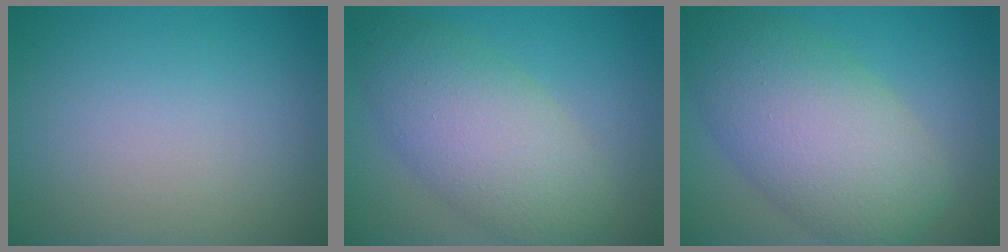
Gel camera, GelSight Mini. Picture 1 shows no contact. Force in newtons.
{"total": 7.2, "press": 7.2, "slide": 0.3}
{"total": 9.7, "press": 9.7, "slide": 0.4}